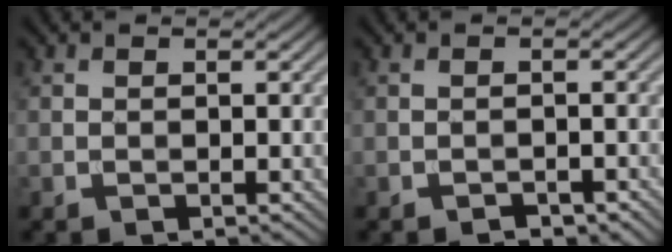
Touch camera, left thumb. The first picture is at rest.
{"total": 1.2, "force": [-1.0, 0.4, 0.5], "torque": [-0.006, 0.000, -0.018]}